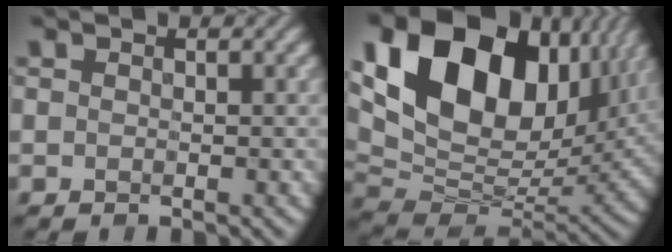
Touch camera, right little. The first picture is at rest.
{"total": 18.3, "force": [6.8, 11.5, 12.5], "torque": [-0.251, 0.041, 0.120]}